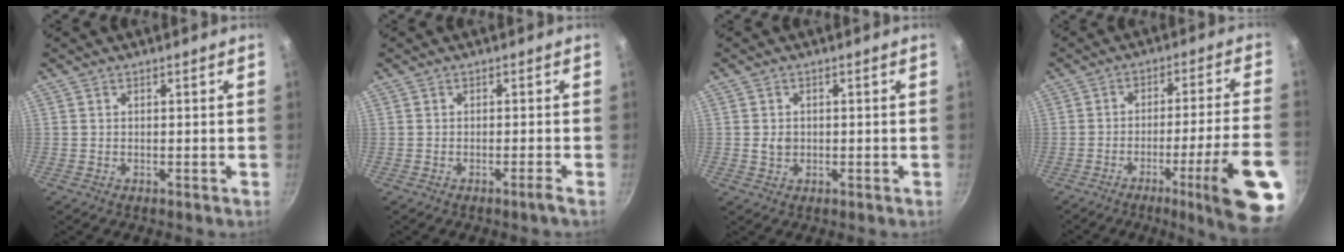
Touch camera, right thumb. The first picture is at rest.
{"total": 1.3, "force": [-0.8, -0.3, 0.9], "torque": [-0.024, 0.009, -0.013]}
{"total": 2.1, "force": [0.1, 1.8, 0.9], "torque": [-0.008, -0.002, 0.001]}
{"total": 18.3, "force": [-8.4, 1.5, 16.2], "torque": [-0.211, 0.033, -0.115]}